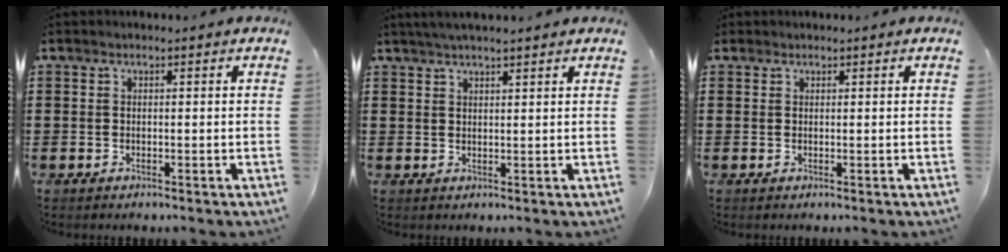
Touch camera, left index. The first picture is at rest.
{"total": 2.2, "force": [1.9, -0.1, 1.0], "torque": [-0.022, 0.003, 0.036]}
{"total": 0.6, "force": [0.5, 0.4, 0.1], "torque": [-0.004, 0.002, 0.010]}